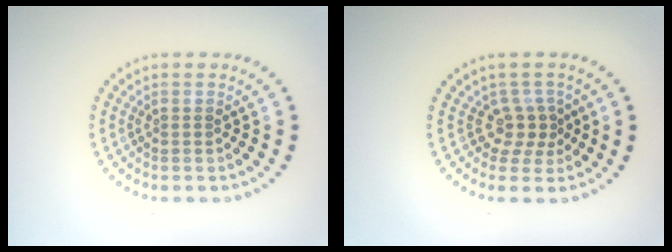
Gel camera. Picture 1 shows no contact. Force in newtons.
{"total": 2.4, "press": 1.6, "slide": 1.8}